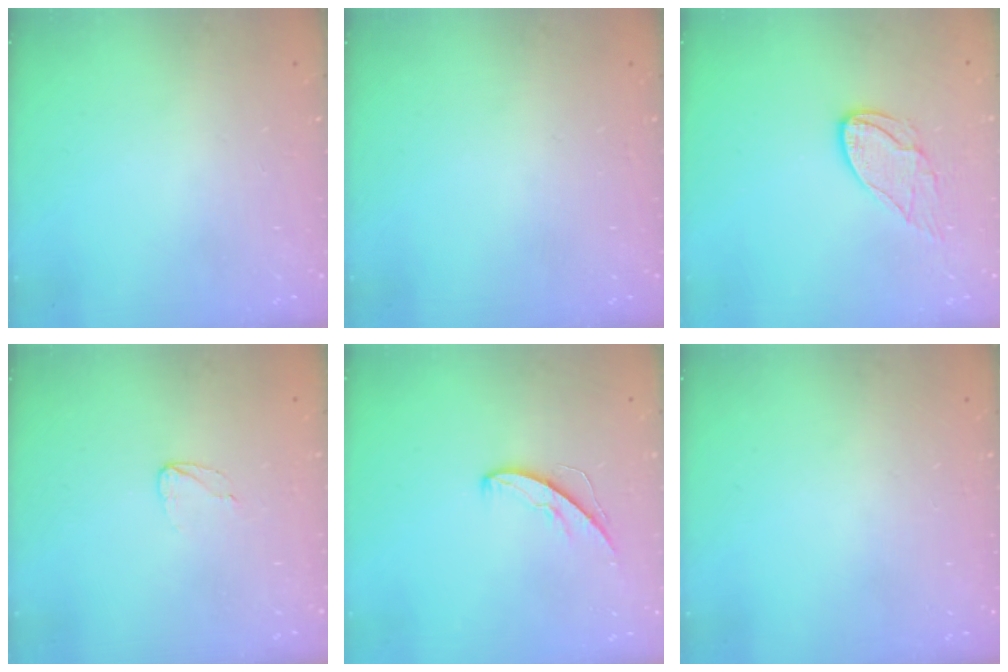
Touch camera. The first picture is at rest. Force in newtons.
{"total": 0.0}
{"total": 8.8, "press": 8.8, "slide": 0.6}
{"total": 3.4, "press": 3.4, "slide": 0.3}
{"total": 5.0, "press": 5.0, "slide": 0.4}
{"total": 0.0}